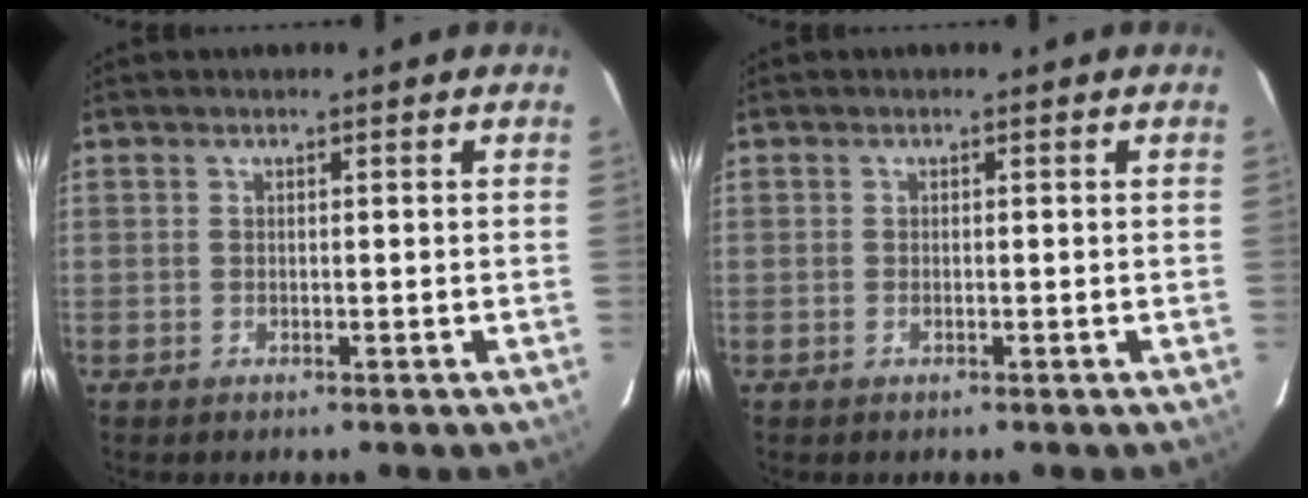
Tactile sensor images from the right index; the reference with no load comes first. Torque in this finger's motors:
{"motor_torque": [-0.11, 0.03, -0.05, 0.00]}